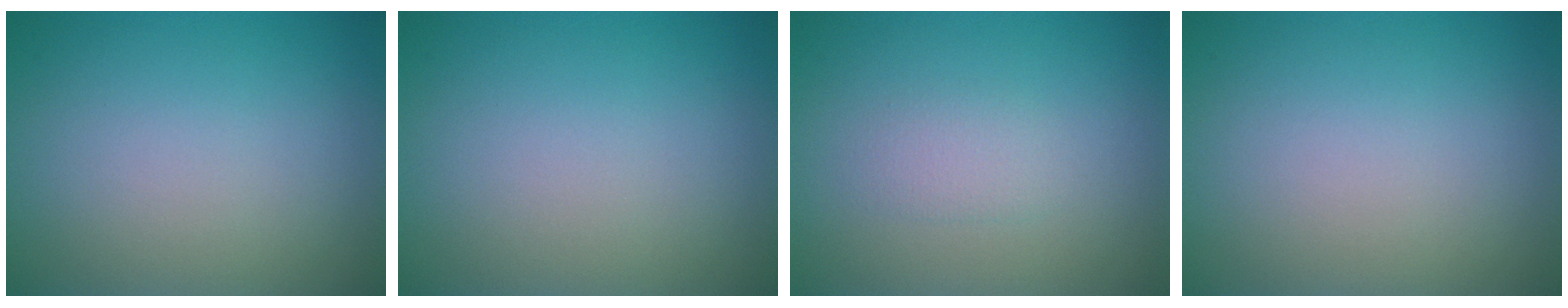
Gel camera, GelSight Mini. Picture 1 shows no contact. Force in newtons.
{"total": 0.0}
{"total": 1.2, "press": 1.2, "slide": 0.3}
{"total": 0.0}